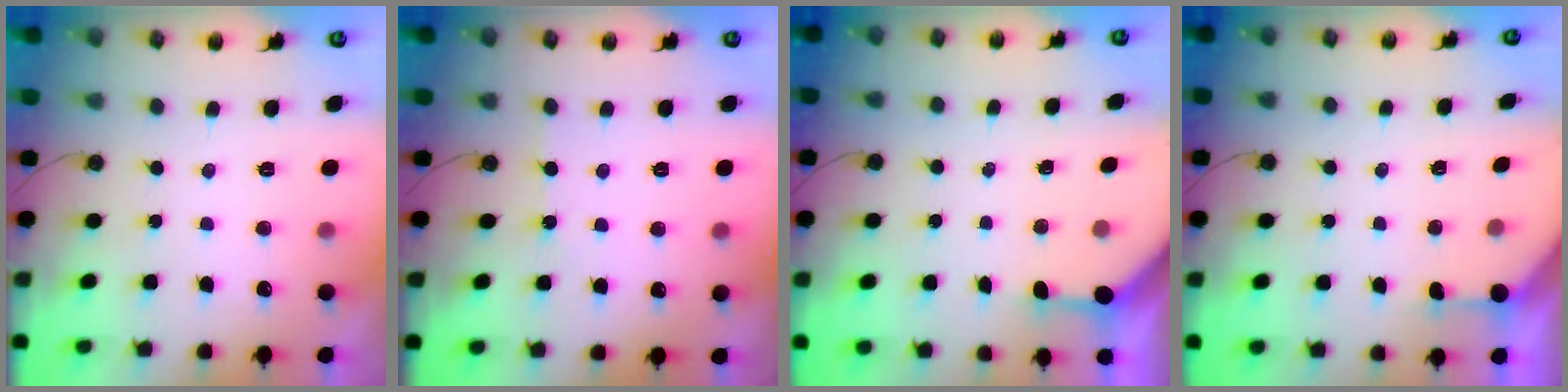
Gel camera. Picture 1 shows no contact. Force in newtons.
{"total": 2.7, "press": 2.7, "slide": 0.5}
{"total": 3.3, "press": 3.3, "slide": 0.3}
{"total": 2.7, "press": 2.7, "slide": 0.3}